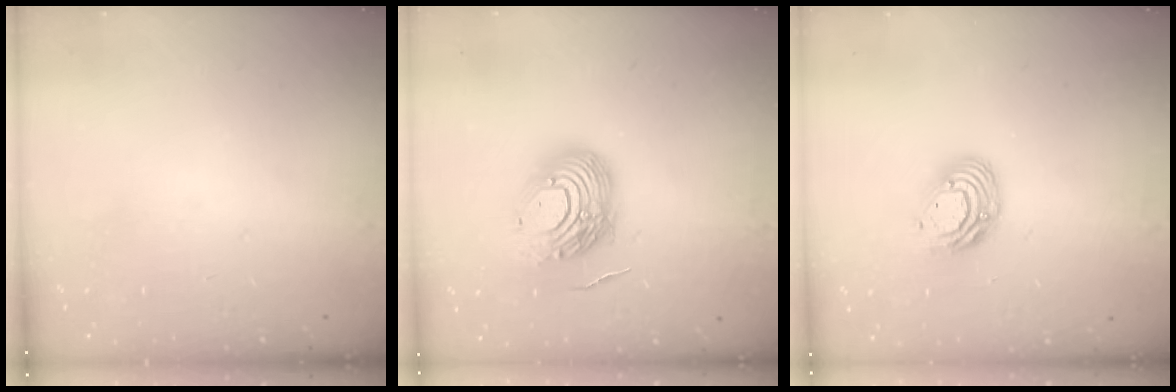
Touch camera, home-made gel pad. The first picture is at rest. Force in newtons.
{"total": 14.4, "press": 14.2, "slide": 2.0}
{"total": 10.3, "press": 10.3, "slide": 1.1}